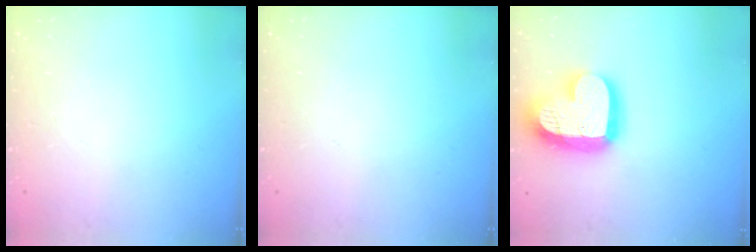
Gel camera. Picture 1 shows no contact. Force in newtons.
{"total": 0.0}
{"total": 20.3, "press": 20.3, "slide": 1.8}